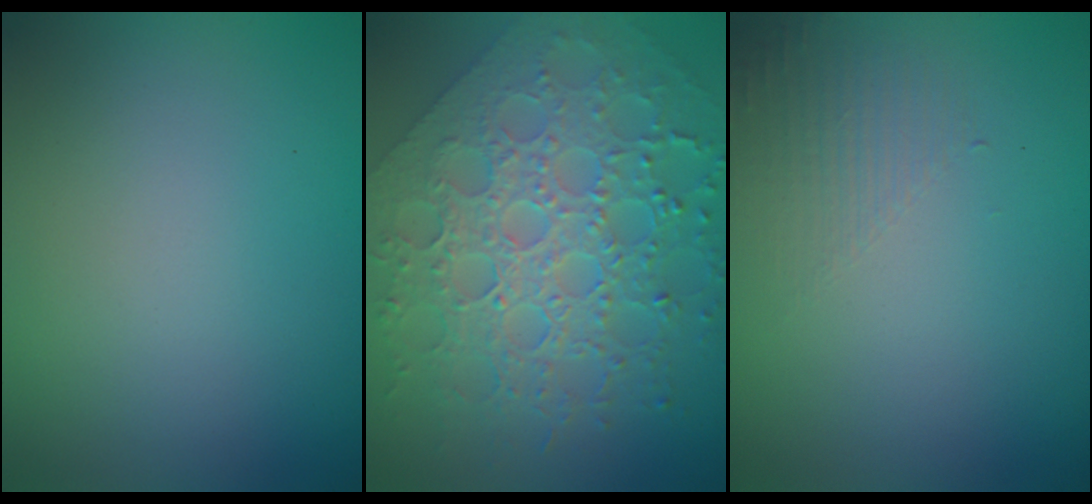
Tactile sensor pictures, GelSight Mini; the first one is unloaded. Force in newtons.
{"total": 8.5, "press": 6.2, "slide": 5.8}
{"total": 1.4, "press": 0.2, "slide": 1.4}